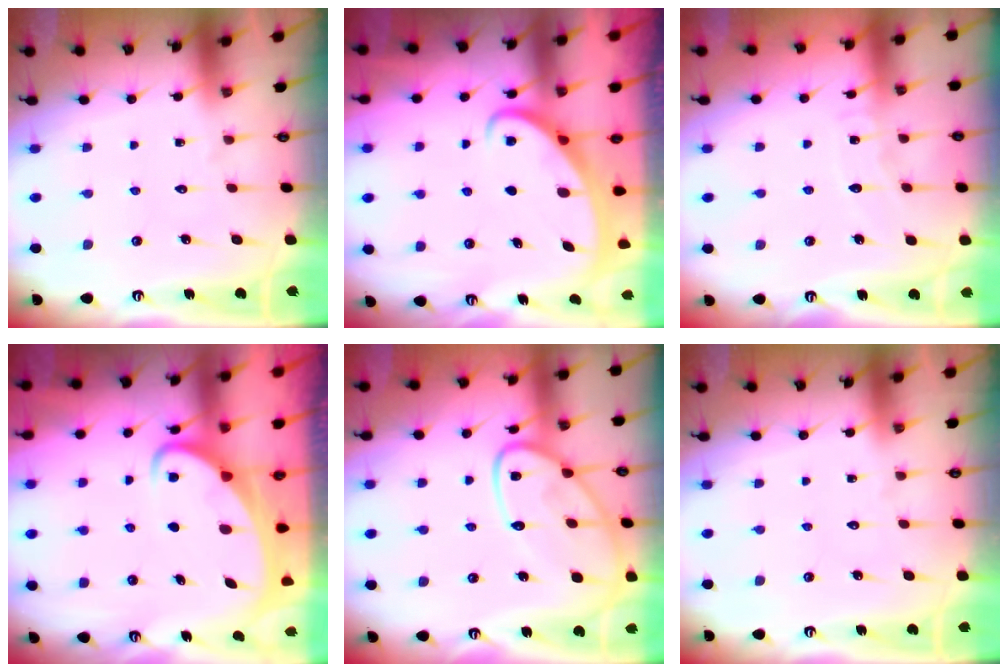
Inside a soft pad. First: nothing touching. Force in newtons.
{"total": 2.4, "press": 2.3, "slide": 0.3}
{"total": 5.2, "press": 5.2, "slide": 0.5}
{"total": 3.7, "press": 3.7, "slide": 0.5}
{"total": 14.8, "press": 14.7, "slide": 1.3}
{"total": 0.0}